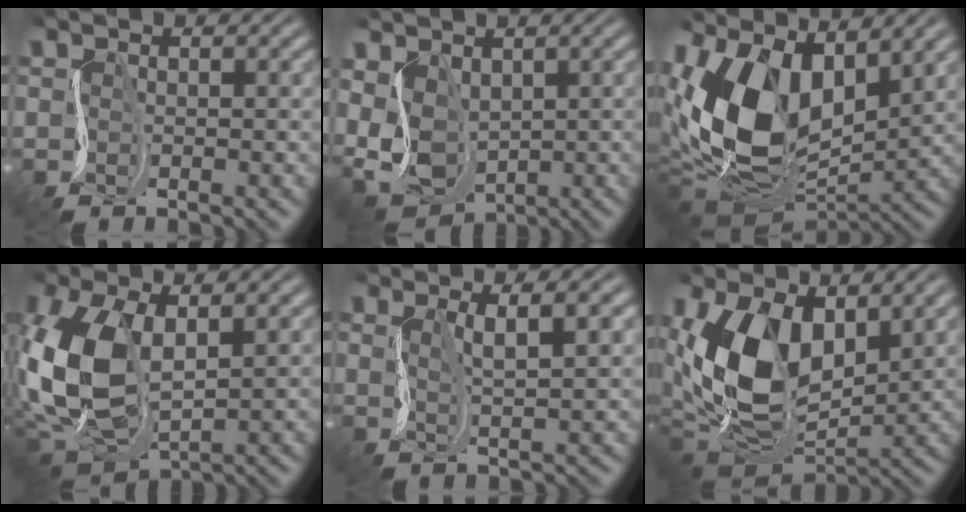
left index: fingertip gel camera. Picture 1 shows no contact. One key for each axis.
{"total": 7.6, "fx": 0.9, "fy": 5.1, "fz": 5.6, "tx": -0.130, "ty": -0.006, "tz": 0.008}
{"total": 12.8, "fx": 1.7, "fy": 7.5, "fz": 10.2, "tx": -0.202, "ty": -0.019, "tz": 0.018}
{"total": 10.2, "fx": 0.1, "fy": 6.0, "fz": 8.3, "tx": -0.213, "ty": -0.010, "tz": 0.002}
{"total": 2.8, "fx": 0.7, "fy": 0.4, "fz": 2.7, "tx": -0.053, "ty": -0.004, "tz": 0.007}
{"total": 10.0, "fx": 1.2, "fy": 6.4, "fz": 7.6, "tx": -0.157, "ty": -0.020, "tz": 0.014}